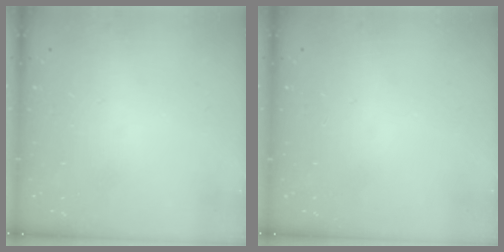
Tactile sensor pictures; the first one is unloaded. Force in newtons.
{"total": 0.0}